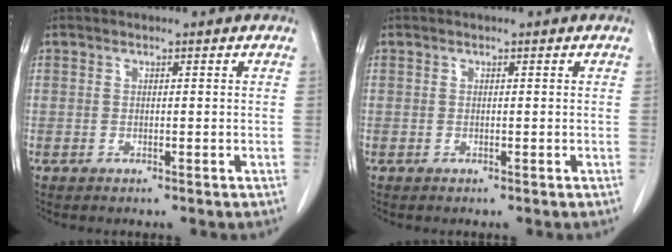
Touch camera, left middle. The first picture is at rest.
{"total": 0.0}